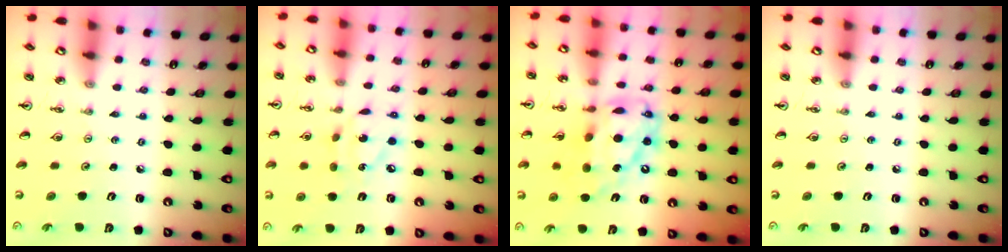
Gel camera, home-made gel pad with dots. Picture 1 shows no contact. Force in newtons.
{"total": 8.5, "press": 8.4, "slide": 0.4}
{"total": 18.3, "press": 18.2, "slide": 1.6}
{"total": 0.0}